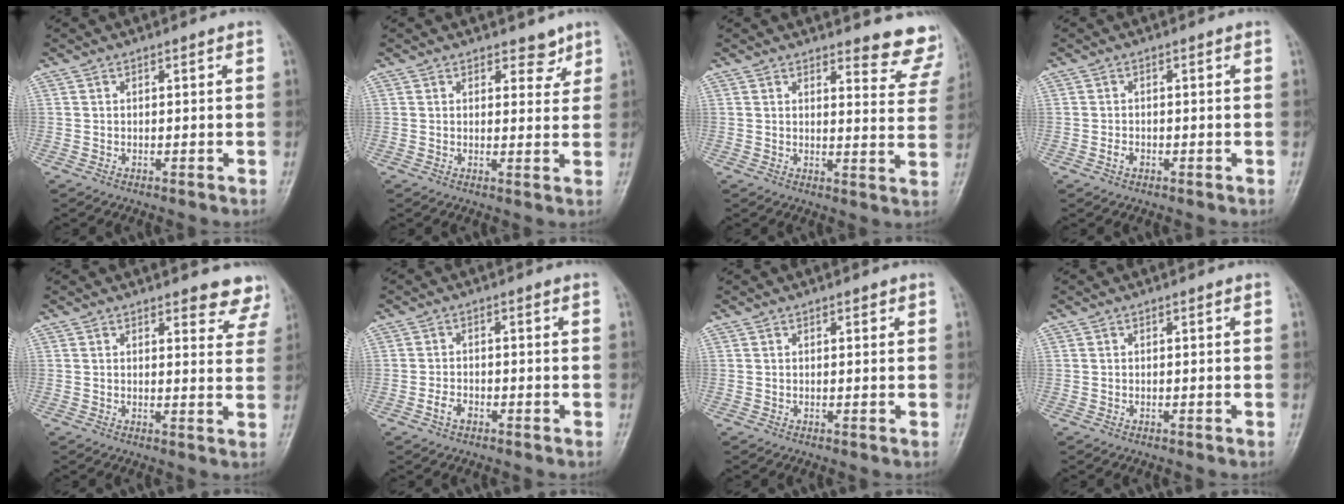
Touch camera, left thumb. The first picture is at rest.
{"total": 3.6, "force": [2.6, 2.1, 1.3], "torque": [0.009, -0.016, 0.034]}
{"total": 8.4, "force": [8.0, 2.3, 1.3], "torque": [0.025, -0.067, 0.068]}
{"total": 1.5, "force": [-0.6, 1.1, 0.8], "torque": [-0.012, 0.003, -0.013]}
{"total": 6.7, "force": [6.1, 2.4, 1.4], "torque": [0.024, -0.035, 0.047]}
{"total": 2.6, "force": [-1.4, 1.6, 1.5], "torque": [-0.027, 0.009, -0.026]}
{"total": 1.1, "force": [0.6, 0.6, 0.6], "torque": [-0.001, -0.001, 0.006]}
{"total": 0.0}